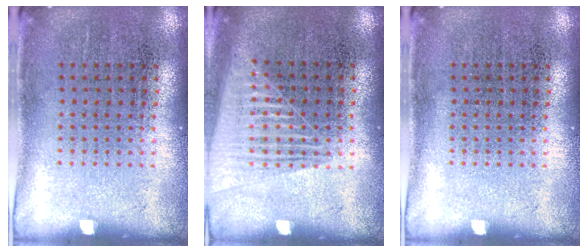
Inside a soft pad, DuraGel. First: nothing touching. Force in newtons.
{"total": 1.5, "press": 1.5, "slide": 0.4}
{"total": 0.0}